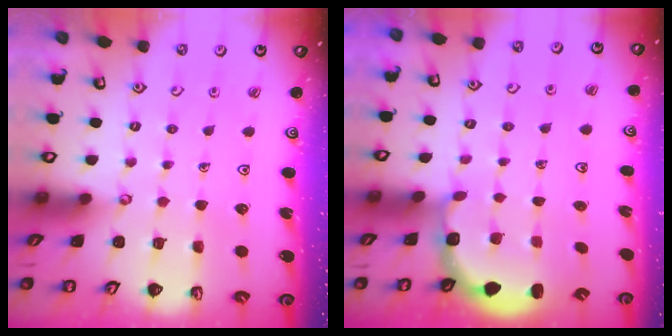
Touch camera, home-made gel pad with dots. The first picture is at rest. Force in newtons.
{"total": 3.0, "press": 2.3, "slide": 1.8}